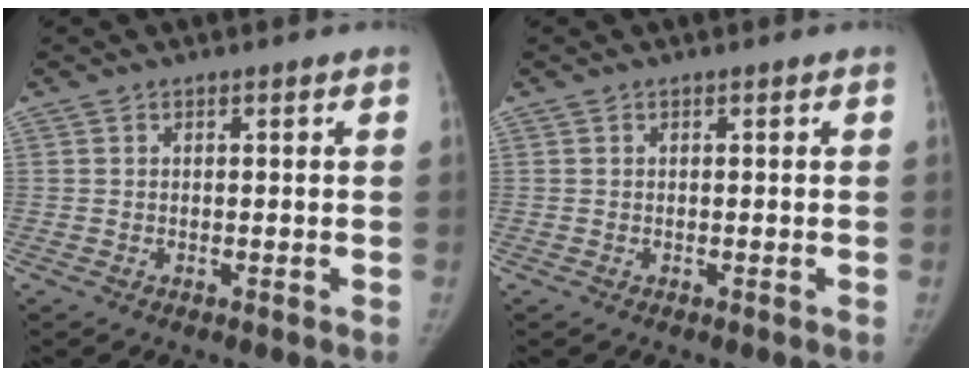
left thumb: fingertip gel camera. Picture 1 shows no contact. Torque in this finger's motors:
{"motor_torque": [0.00, 0.00, 0.32, -0.22, 0.00]}